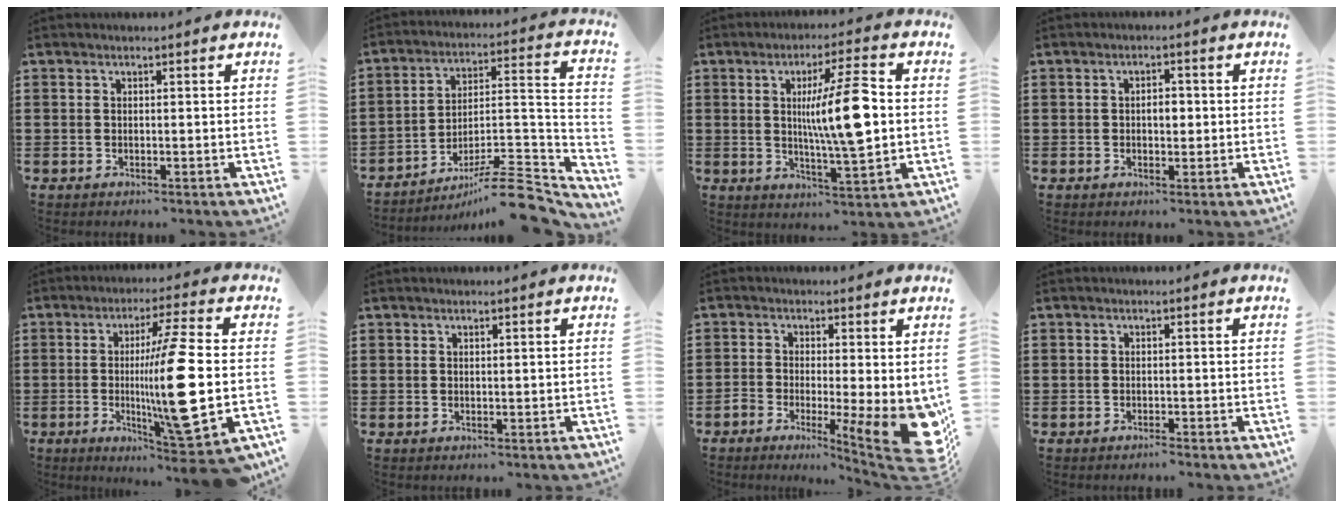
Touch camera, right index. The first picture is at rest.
{"total": 10.5, "force": [-8.4, 1.7, 6.1], "torque": [-0.085, 0.023, -0.159]}
{"total": 11.3, "force": [1.0, 1.9, 11.1], "torque": [-0.183, -0.002, 0.010]}
{"total": 2.5, "force": [-0.1, 1.3, 2.2], "torque": [-0.033, 0.002, -0.006]}
{"total": 15.2, "force": [-1.1, 1.0, 15.1], "torque": [-0.271, -0.022, -0.030]}
{"total": 0.7, "force": [0.4, 0.5, 0.0], "torque": [-0.002, 0.002, 0.007]}
{"total": 8.7, "force": [-2.8, 2.8, 7.7], "torque": [-0.113, -0.014, -0.043]}
{"total": 0.8, "force": [-0.8, 0.0, 0.0], "torque": [-0.003, 0.001, -0.018]}